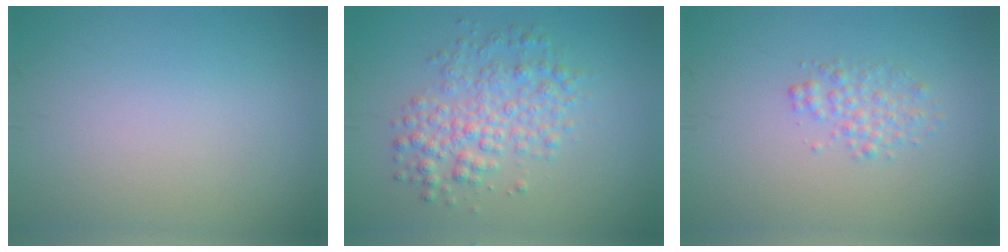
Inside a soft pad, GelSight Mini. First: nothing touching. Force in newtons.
{"total": 4.4, "press": 4.4, "slide": 0.0}
{"total": 2.0, "press": 2.0, "slide": 0.1}